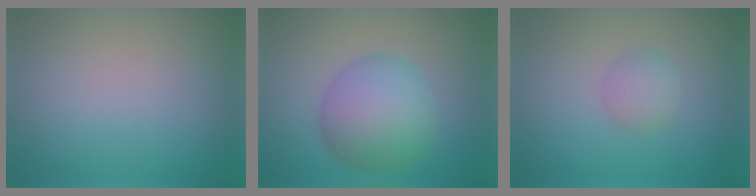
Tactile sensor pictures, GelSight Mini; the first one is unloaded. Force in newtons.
{"total": 7.3, "press": 7.3, "slide": 0.0}
{"total": 1.9, "press": 1.9, "slide": 0.0}